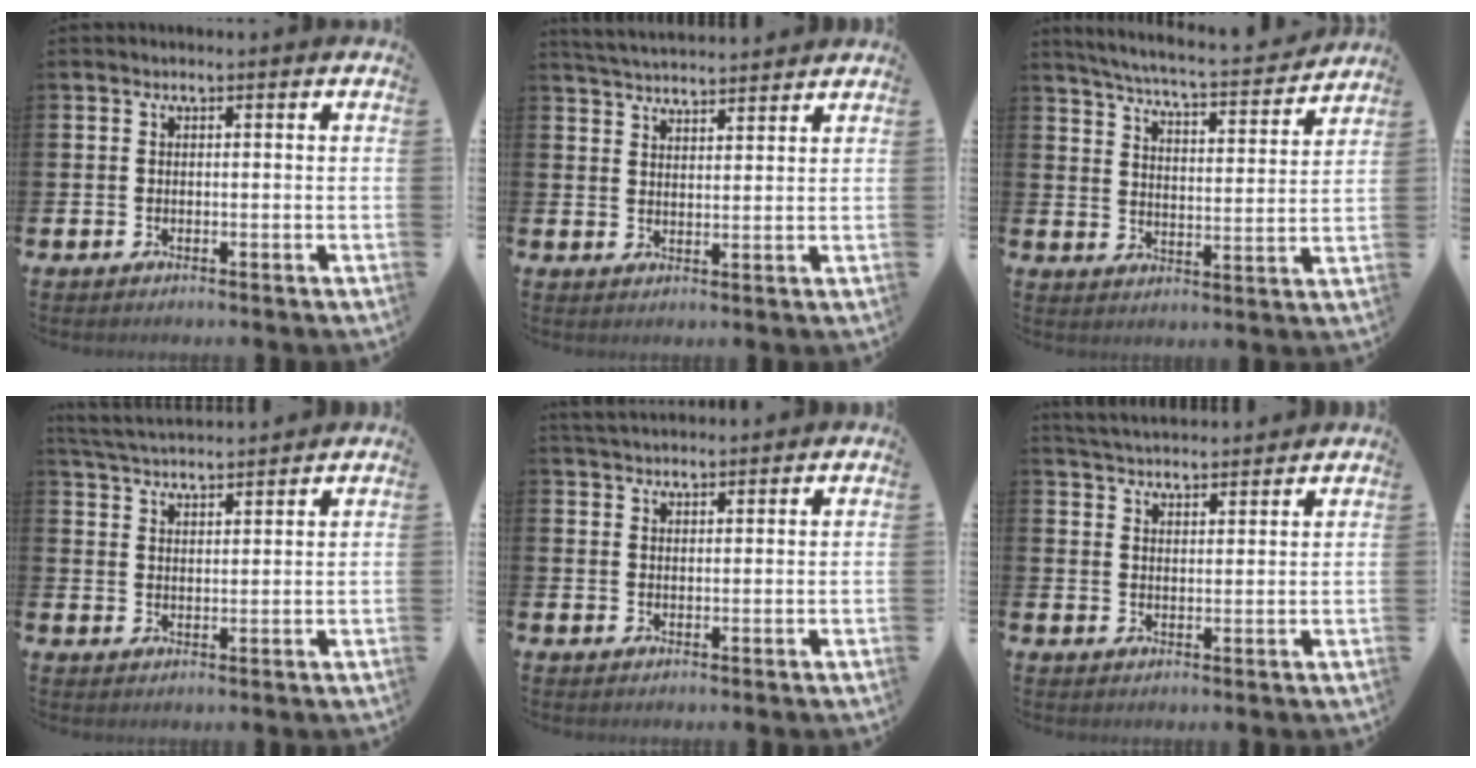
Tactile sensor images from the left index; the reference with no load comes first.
{"total": 4.2, "force": [4.2, 0.2, 0.1], "torque": [-0.011, -0.023, 0.077]}
{"total": 5.5, "force": [5.3, 0.0, 1.5], "torque": [-0.055, -0.045, 0.086]}
{"total": 4.4, "force": [4.3, 0.3, 0.2], "torque": [-0.025, -0.024, 0.079]}
{"total": 3.0, "force": [2.9, 0.5, 0.3], "torque": [-0.012, -0.010, 0.054]}
{"total": 4.3, "force": [4.3, 0.3, -0.1], "torque": [-0.009, -0.025, 0.077]}